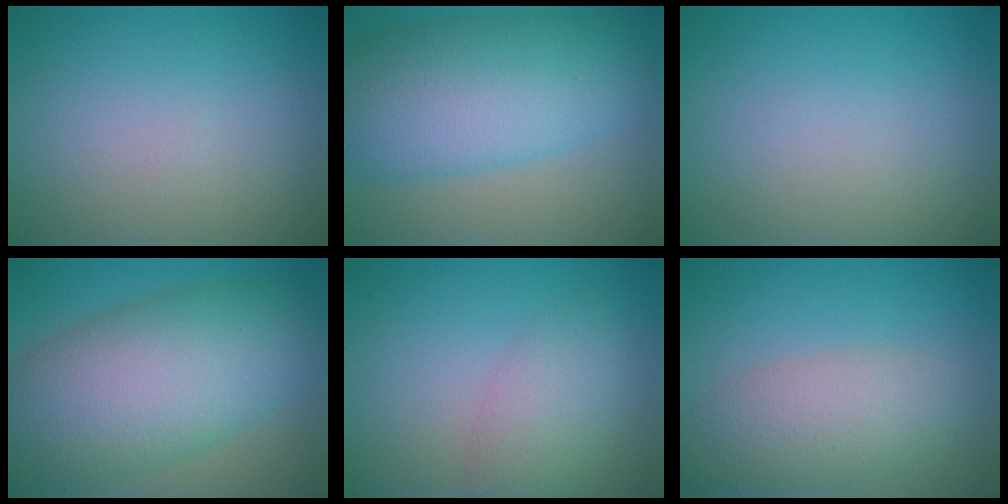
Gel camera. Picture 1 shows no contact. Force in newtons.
{"total": 10.4, "press": 10.4, "slide": 0.2}
{"total": 0.0}
{"total": 12.0, "press": 11.9, "slide": 0.6}
{"total": 3.4, "press": 3.4, "slide": 0.0}
{"total": 5.2, "press": 5.2, "slide": 0.3}